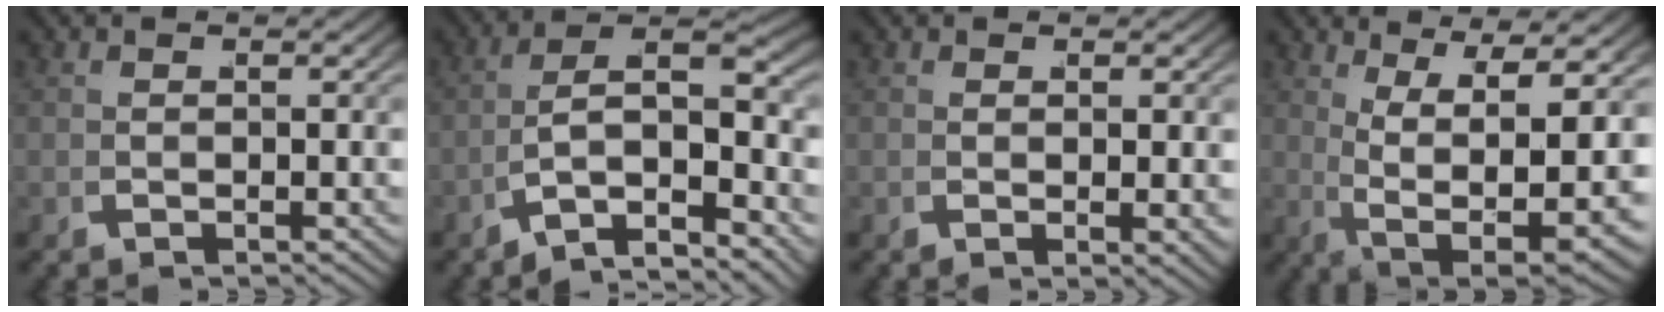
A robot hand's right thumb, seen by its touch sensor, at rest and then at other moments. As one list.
[{"total": 10.0, "force": [-1.8, 6.3, 7.6], "torque": [-0.155, -0.038, -0.018]}, {"total": 1.5, "force": [0.3, 0.5, 1.4], "torque": [-0.024, 0.002, 0.003]}, {"total": 9.5, "force": [0.1, 4.8, 8.2], "torque": [-0.141, -0.037, 0.030]}]